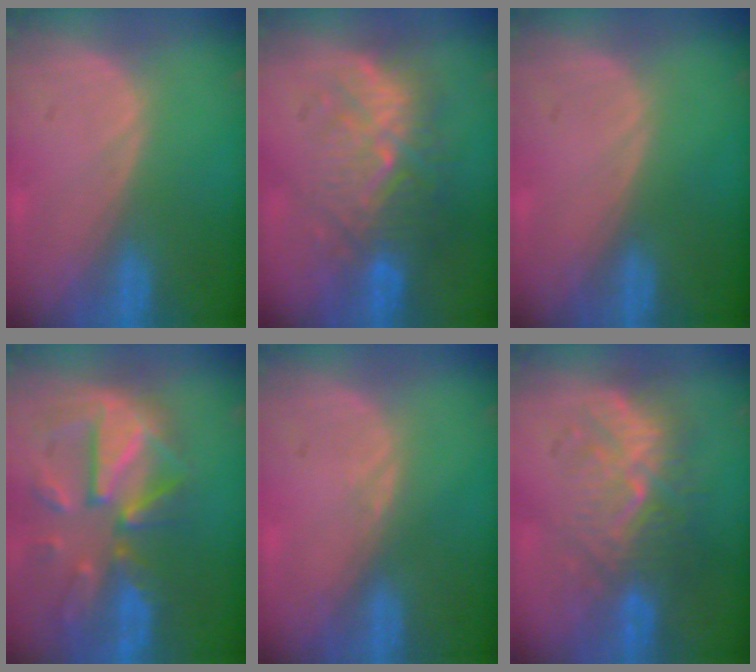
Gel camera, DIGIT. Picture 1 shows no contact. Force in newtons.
{"total": 9.4, "press": 9.0, "slide": 2.6}
{"total": 0.0}
{"total": 12.2, "press": 10.6, "slide": 5.9}
{"total": 0.9, "press": 0.8, "slide": 0.3}
{"total": 8.8, "press": 8.5, "slide": 2.4}